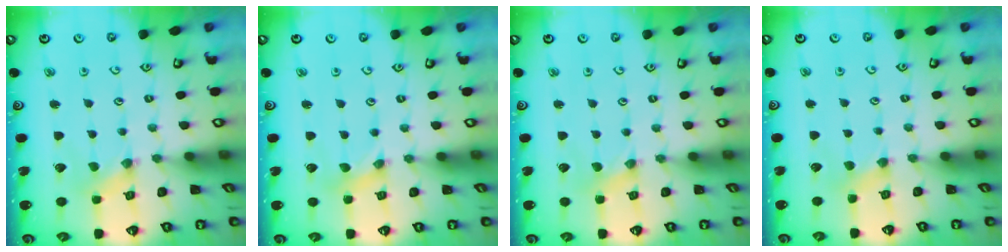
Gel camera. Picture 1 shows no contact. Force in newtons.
{"total": 1.0, "press": 1.0, "slide": 0.2}
{"total": 0.9, "press": 0.9, "slide": 0.1}
{"total": 2.4, "press": 2.4, "slide": 0.5}